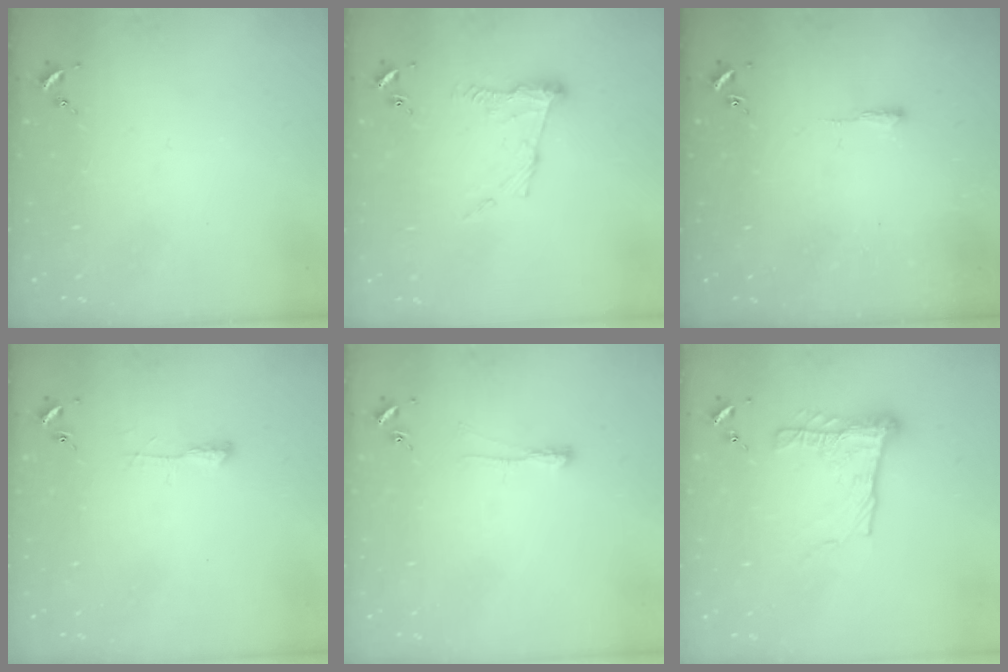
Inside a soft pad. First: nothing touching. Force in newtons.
{"total": 9.6, "press": 9.6, "slide": 0.8}
{"total": 2.4, "press": 2.4, "slide": 0.4}
{"total": 5.5, "press": 5.5, "slide": 0.5}
{"total": 3.8, "press": 3.8, "slide": 0.7}
{"total": 13.0, "press": 13.0, "slide": 1.2}